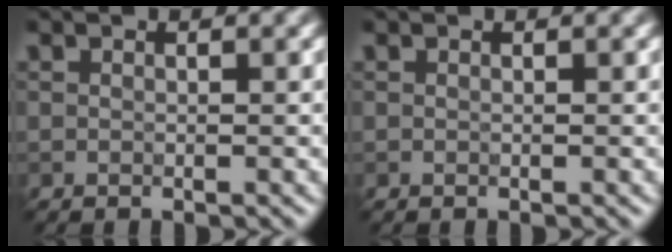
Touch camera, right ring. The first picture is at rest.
{"total": 0.0}